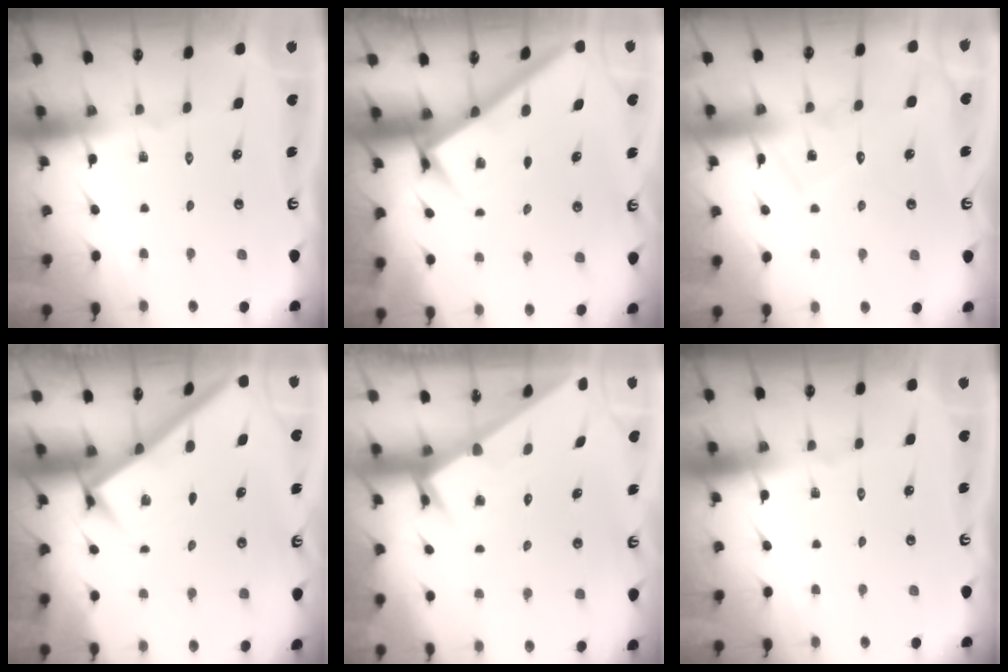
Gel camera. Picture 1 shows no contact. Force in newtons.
{"total": 3.1, "press": 3.1, "slide": 0.1}
{"total": 10.2, "press": 10.2, "slide": 0.6}
{"total": 2.5, "press": 2.5, "slide": 0.3}
{"total": 2.4, "press": 2.4, "slide": 0.1}
{"total": 0.0}